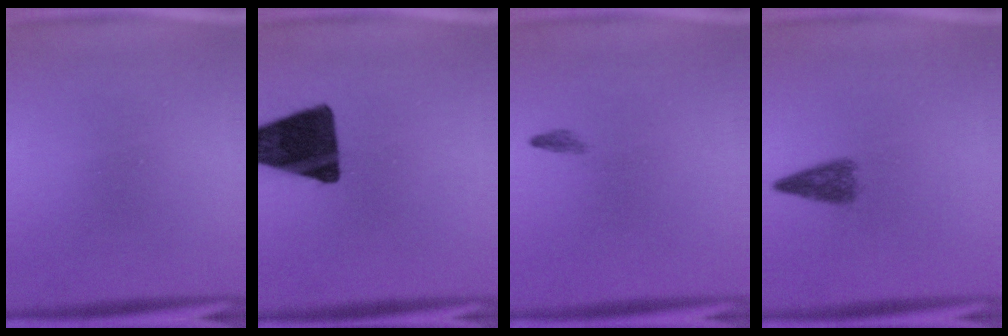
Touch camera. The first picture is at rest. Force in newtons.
{"total": 16.1}
{"total": 0.5}
{"total": 4.0}